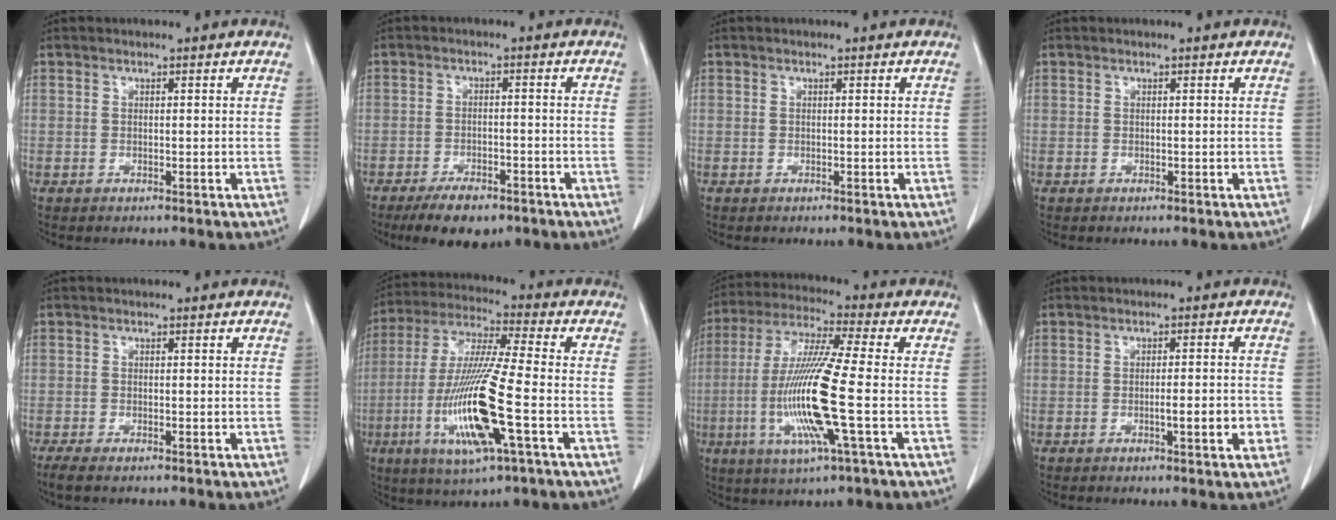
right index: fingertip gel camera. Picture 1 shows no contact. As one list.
[{"total": 6.7, "force": [-4.9, 2.4, 3.9], "torque": [-0.065, -0.006, -0.078]}, {"total": 0.0}, {"total": 0.0}, {"total": 3.0, "force": [-2.4, 0.6, 1.8], "torque": [-0.030, -0.010, -0.034]}, {"total": 16.3, "force": [-4.7, 0.6, 15.6], "torque": [-0.325, -0.020, -0.089]}, {"total": 14.9, "force": [-3.0, -0.2, 14.6], "torque": [-0.304, -0.015, -0.067]}, {"total": 3.8, "force": [-1.2, 0.5, 3.6], "torque": [-0.052, 0.000, -0.015]}]